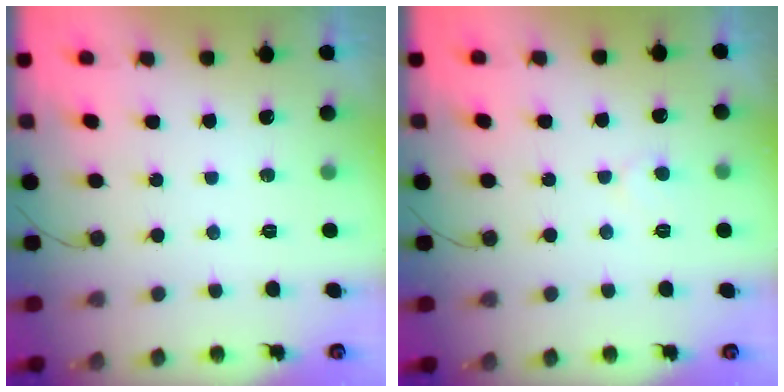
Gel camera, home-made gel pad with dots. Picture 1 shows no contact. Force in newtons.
{"total": 3.5, "press": 3.5, "slide": 0.3}